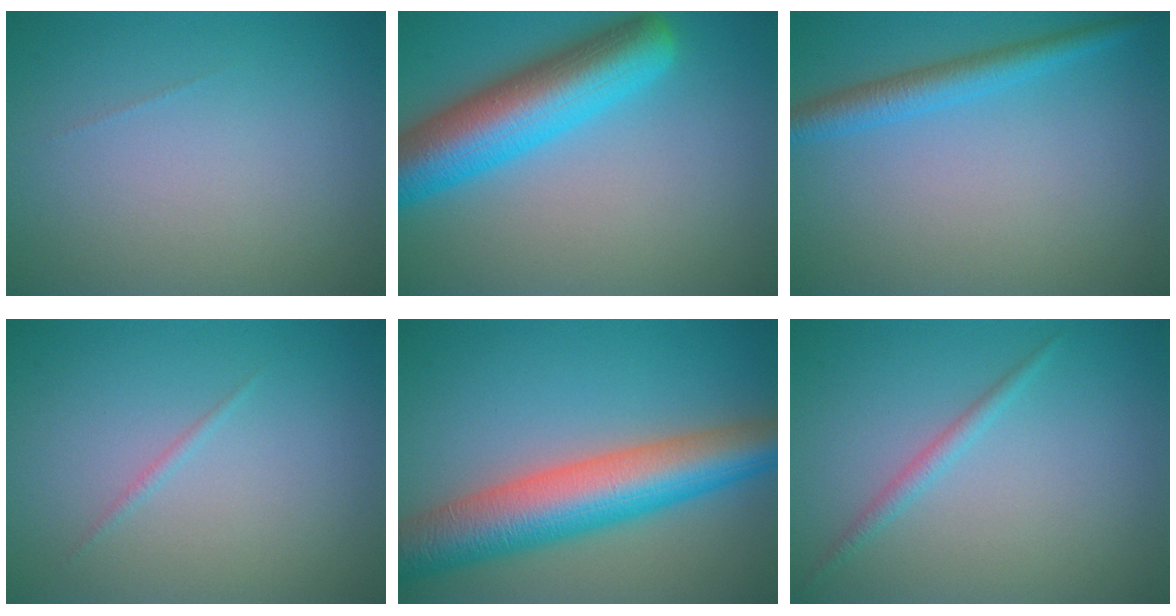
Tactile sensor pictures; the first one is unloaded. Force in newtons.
{"total": 9.1, "press": 9.1, "slide": 0.3}
{"total": 3.0, "press": 3.0, "slide": 0.0}
{"total": 0.6, "press": 0.6, "slide": 0.0}
{"total": 9.7, "press": 9.7, "slide": 0.3}
{"total": 1.3, "press": 1.3, "slide": 0.0}